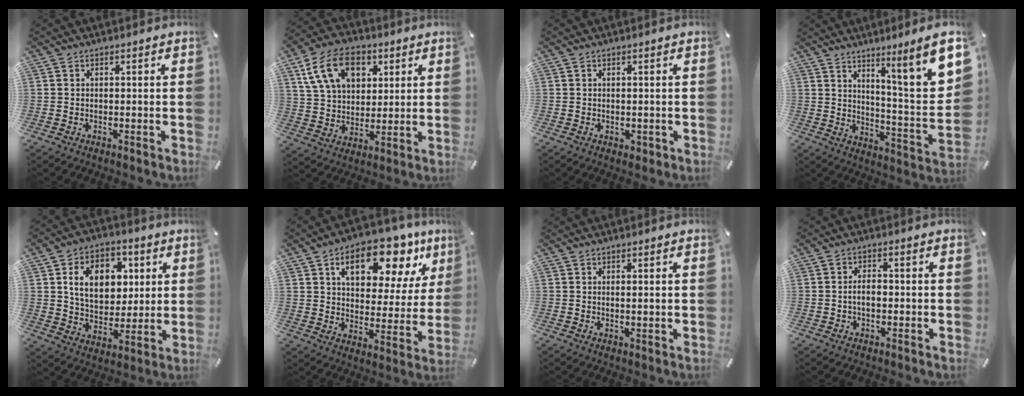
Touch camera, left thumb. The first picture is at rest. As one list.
[{"total": 14.4, "force": [6.4, 10.2, 8.0], "torque": [-0.153, -0.002, 0.121]}, {"total": 1.0, "force": [0.0, 0.9, 0.5], "torque": [-0.011, 0.005, -0.001]}, {"total": 14.2, "force": [9.0, 0.9, 10.9], "torque": [-0.149, -0.090, 0.134]}, {"total": 13.7, "force": [3.7, 10.2, 8.3], "torque": [-0.124, 0.002, 0.068]}, {"total": 16.2, "force": [9.2, 8.9, 9.9], "torque": [-0.141, -0.046, 0.153]}, {"total": 1.2, "force": [0.1, 0.1, 1.2], "torque": [-0.023, -0.004, 0.003]}, {"total": 3.2, "force": [-0.7, 1.7, 2.7], "torque": [-0.050, 0.009, -0.014]}]